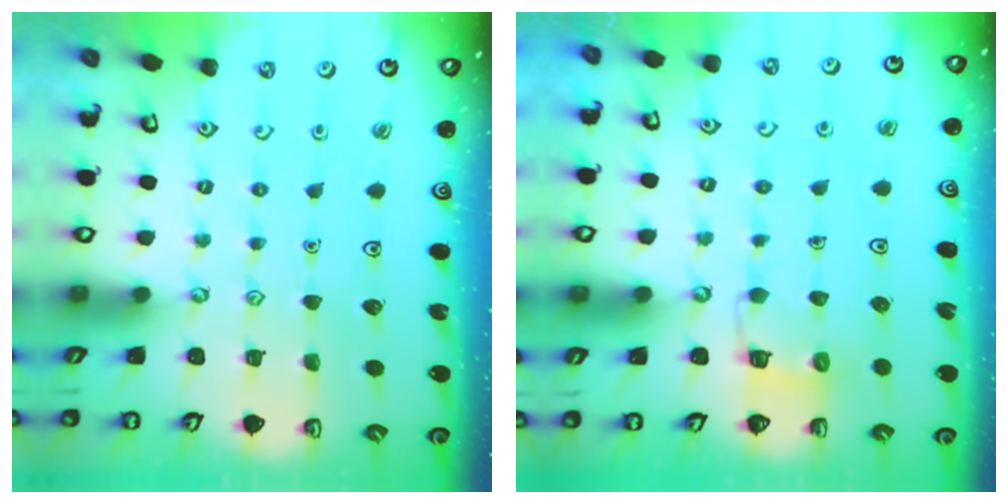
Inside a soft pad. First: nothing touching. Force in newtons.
{"total": 2.8, "press": 2.8, "slide": 0.2}